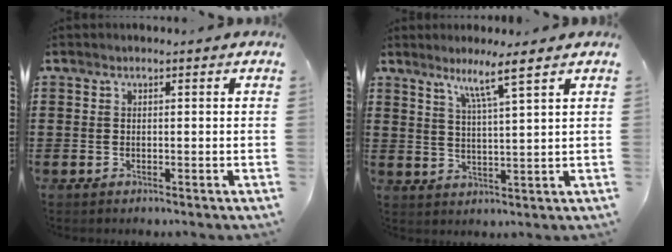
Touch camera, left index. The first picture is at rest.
{"total": 5.5, "force": [4.0, -0.8, 3.7], "torque": [-0.077, -0.012, 0.065]}